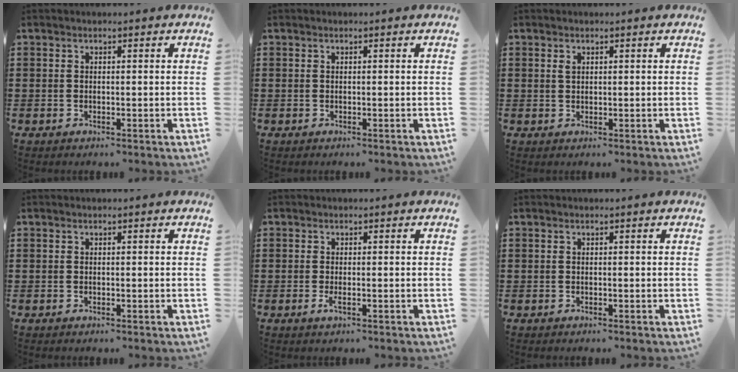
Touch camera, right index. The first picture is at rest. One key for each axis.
{"total": 0.0}
{"total": 1.0, "fx": 0.4, "fy": 0.5, "fz": 0.7, "tx": -0.017, "ty": 0.002, "tz": 0.008}
{"total": 0.0}
{"total": 1.3, "fx": -0.5, "fy": 0.2, "fz": 1.2, "tx": -0.028, "ty": -0.008, "tz": -0.009}
{"total": 0.0}